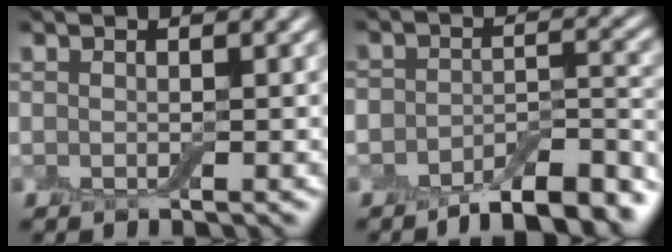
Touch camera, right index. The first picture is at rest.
{"total": 8.4, "force": [-6.6, 2.8, 4.3], "torque": [-0.047, -0.002, -0.105]}